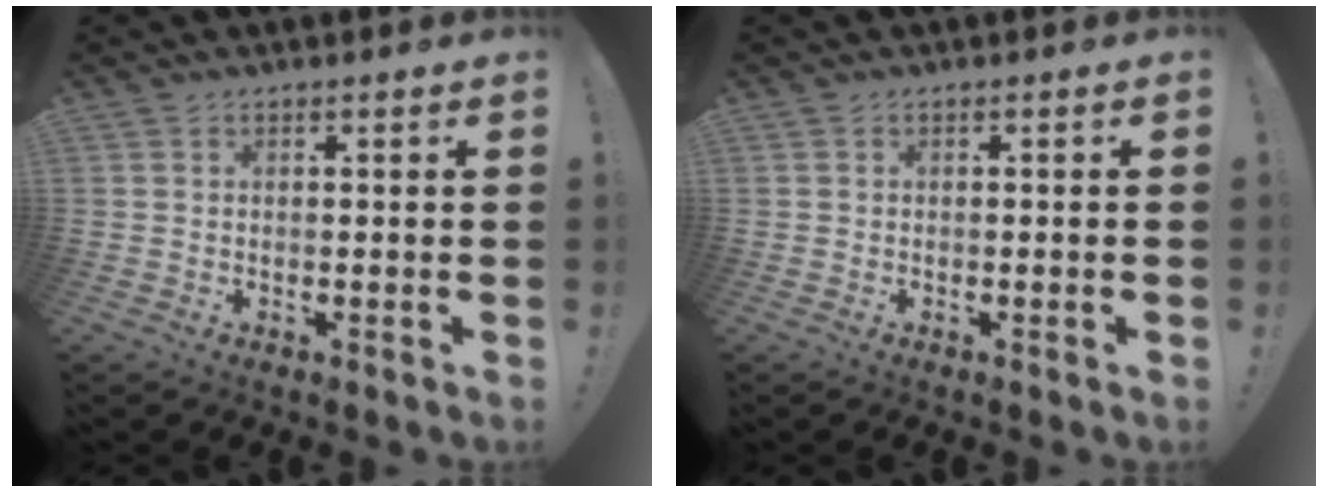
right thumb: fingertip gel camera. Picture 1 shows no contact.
{"total": 0.8, "force": [-0.5, -0.2, 0.6], "torque": [-0.015, 0.001, -0.008]}